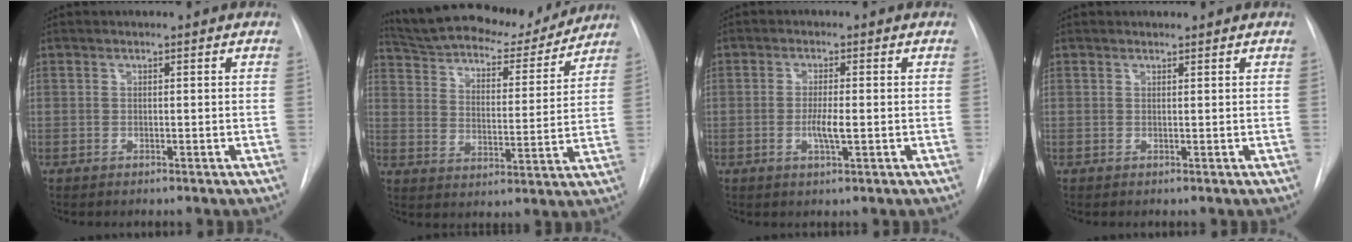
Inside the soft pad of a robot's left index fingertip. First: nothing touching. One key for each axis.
{"total": 19.1, "fx": 17.5, "fy": 4.5, "fz": 6.3, "tx": -0.105, "ty": -0.007, "tz": 0.253}
{"total": 3.1, "fx": -0.9, "fy": 0.3, "fz": 3.0, "tx": -0.060, "ty": -0.010, "tz": -0.016}
{"total": 0.7, "fx": 0.7, "fy": 0.1, "fz": -0.1, "tx": -0.005, "ty": 0.004, "tz": 0.013}